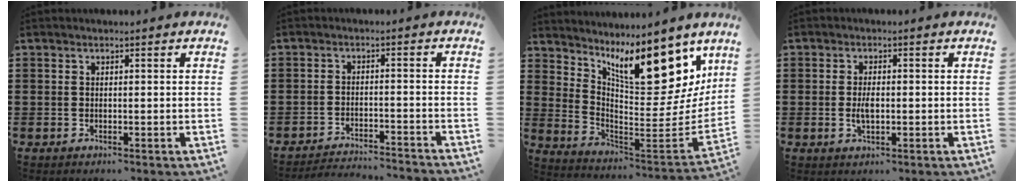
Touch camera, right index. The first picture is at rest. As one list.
[{"total": 3.0, "force": [-3.0, -0.1, 0.3], "torque": [-0.011, 0.000, -0.065]}, {"total": 15.1, "force": [9.5, 5.9, 10.1], "torque": [-0.163, -0.071, 0.161]}, {"total": 2.8, "force": [-0.3, 1.3, 2.5], "torque": [-0.054, -0.001, -0.007]}]